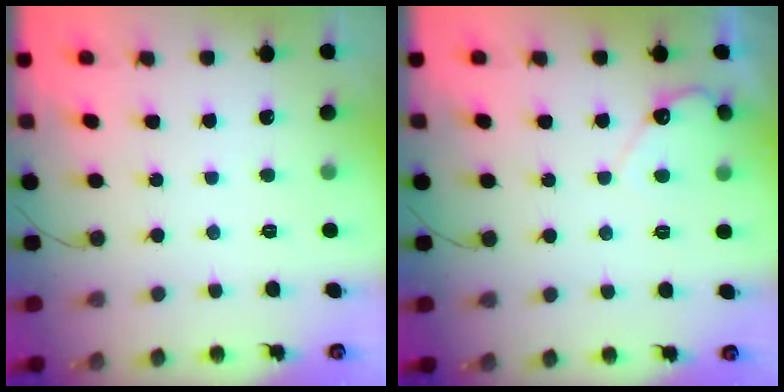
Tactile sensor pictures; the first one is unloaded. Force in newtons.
{"total": 4.4, "press": 4.4, "slide": 0.3}